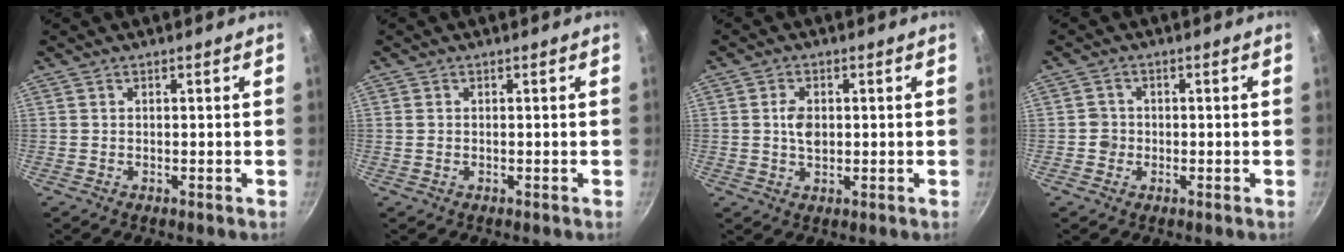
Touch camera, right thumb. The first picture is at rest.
{"total": 0.9, "force": [0.0, 0.6, 0.6], "torque": [-0.017, 0.002, 0.003]}
{"total": 3.9, "force": [0.4, 2.5, 3.0], "torque": [-0.051, 0.000, 0.007]}
{"total": 2.4, "force": [-0.5, 2.3, 0.6], "torque": [0.004, 0.008, -0.011]}